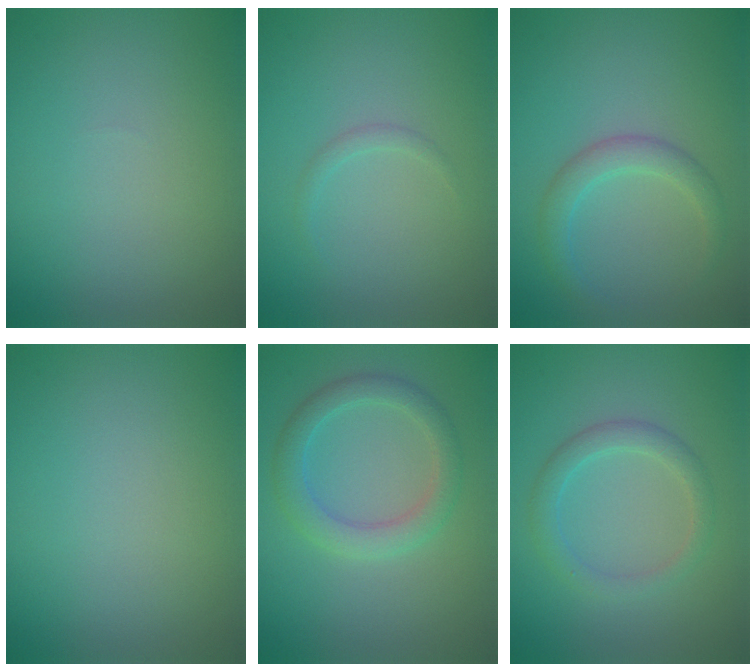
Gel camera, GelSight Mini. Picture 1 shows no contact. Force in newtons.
{"total": 0.8, "press": 0.7, "slide": 0.1}
{"total": 2.4, "press": 2.4, "slide": 0.1}
{"total": 0.0}
{"total": 3.2, "press": 3.2, "slide": 0.4}
{"total": 2.3, "press": 2.3, "slide": 0.1}